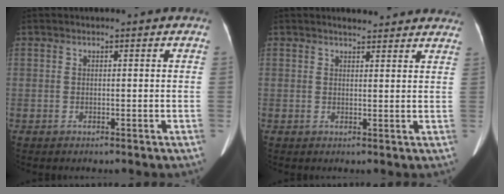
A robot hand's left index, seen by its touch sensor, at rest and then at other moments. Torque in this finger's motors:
{"motor_torque": [0.38, -0.62, 0.02, 0.02]}